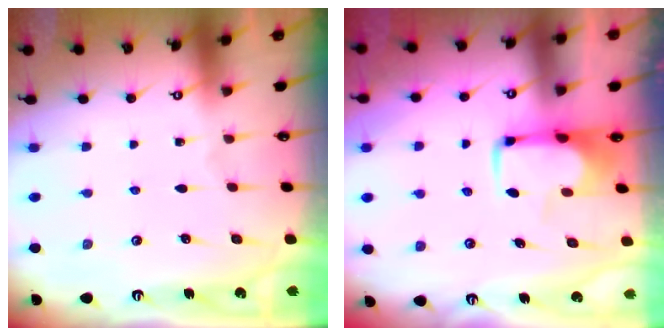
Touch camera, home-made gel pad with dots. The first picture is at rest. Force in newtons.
{"total": 1.9, "press": 1.8, "slide": 0.5}